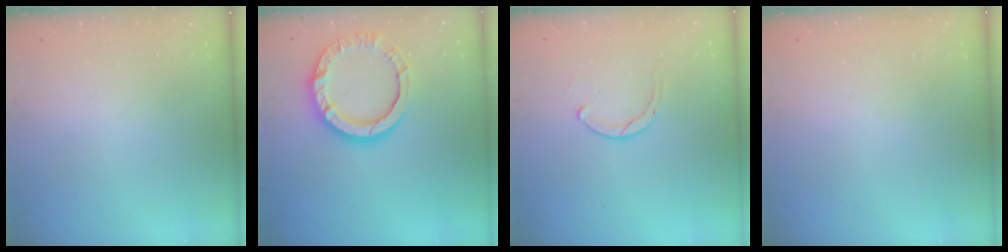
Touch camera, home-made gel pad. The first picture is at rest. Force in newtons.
{"total": 13.4, "press": 13.4, "slide": 1.4}
{"total": 1.8, "press": 1.8, "slide": 0.2}
{"total": 2.5, "press": 2.5, "slide": 0.2}